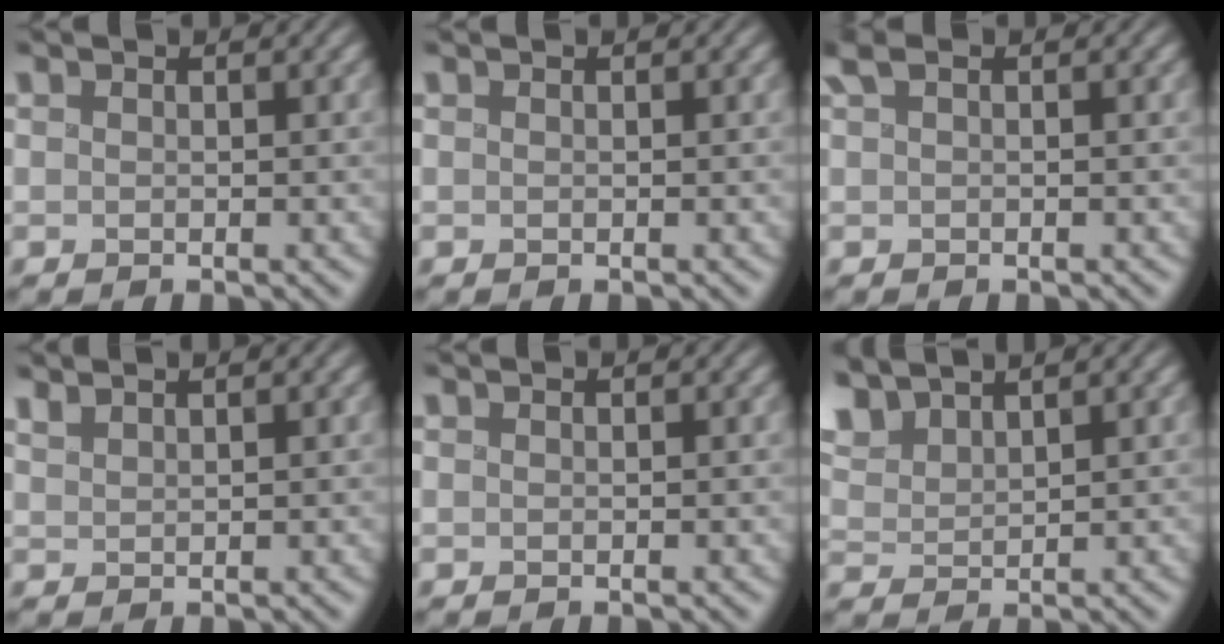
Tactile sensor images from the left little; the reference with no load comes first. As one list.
[{"total": 0.0}, {"total": 1.9, "force": [0.5, 1.1, 1.5], "torque": [-0.039, 0.007, 0.007]}, {"total": 1.0, "force": [1.0, 0.1, 0.3], "torque": [-0.011, 0.007, 0.024]}, {"total": 0.0}, {"total": 4.2, "force": [3.1, 1.5, 2.4], "torque": [-0.066, 0.015, 0.058]}]